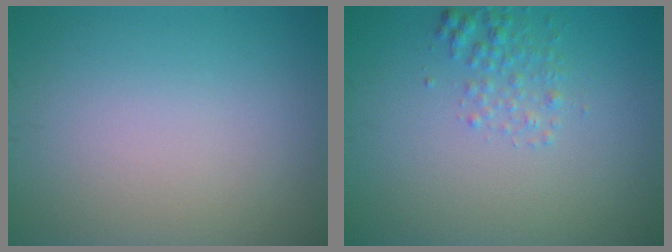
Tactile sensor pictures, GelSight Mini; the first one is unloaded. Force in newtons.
{"total": 1.7, "press": 1.7, "slide": 0.1}